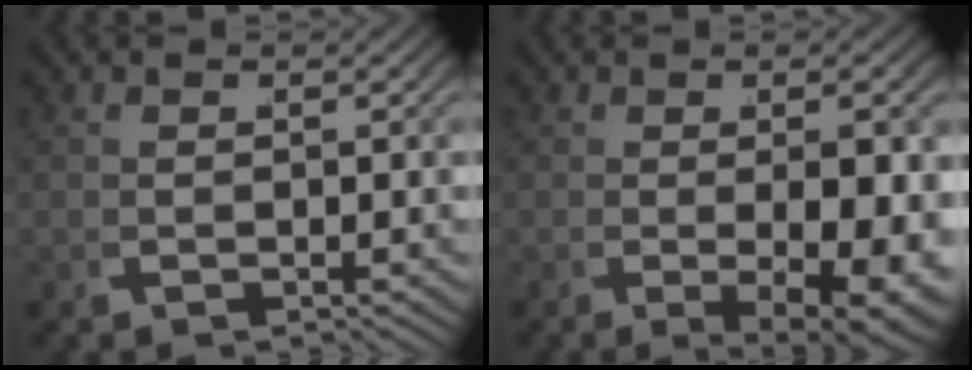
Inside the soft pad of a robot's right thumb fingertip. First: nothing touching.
{"total": 7.2, "force": [-1.2, 3.1, 6.3], "torque": [-0.099, -0.012, -0.010]}